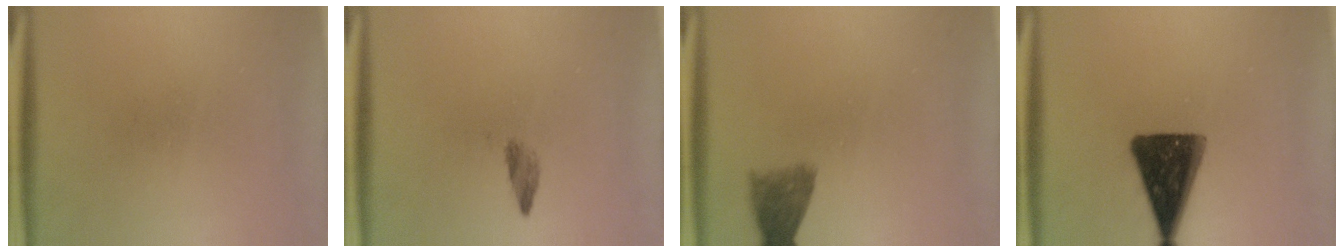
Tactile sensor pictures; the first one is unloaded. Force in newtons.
{"total": 1.4}
{"total": 3.8}
{"total": 13.8}